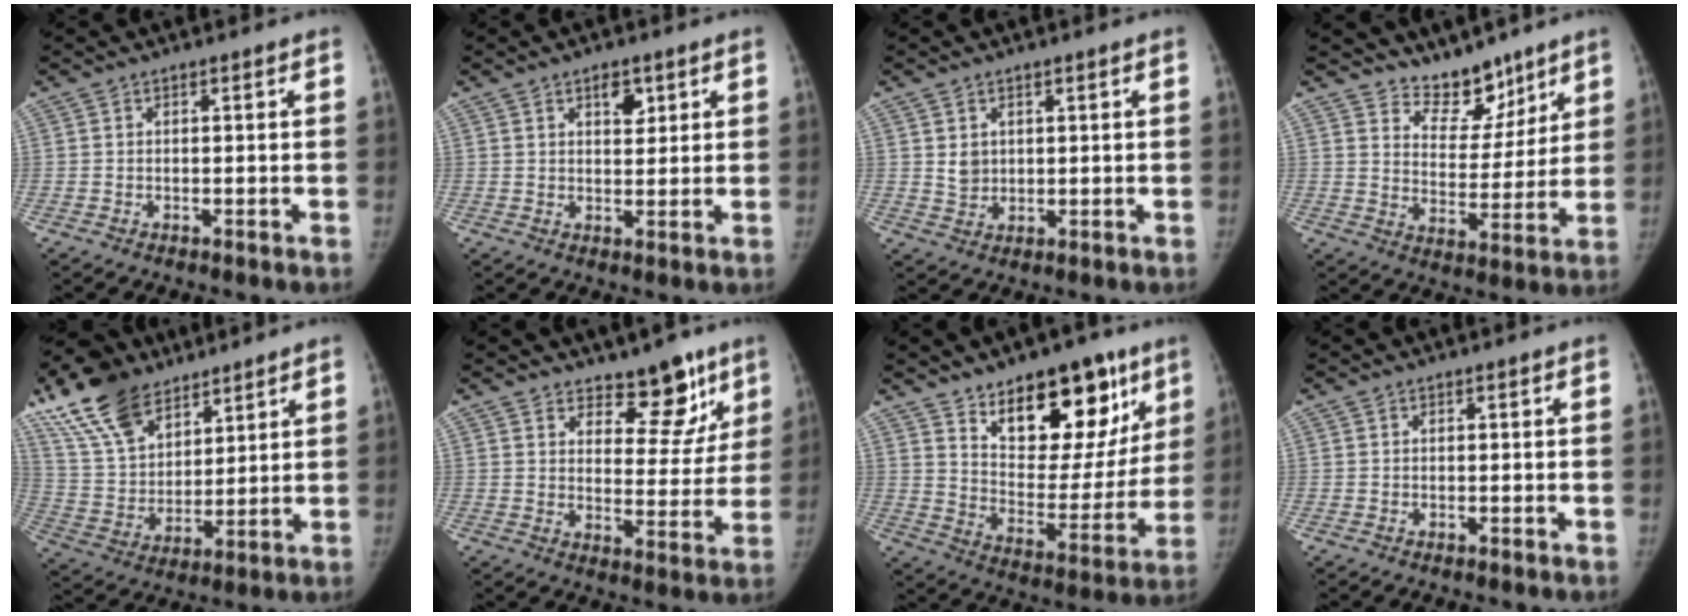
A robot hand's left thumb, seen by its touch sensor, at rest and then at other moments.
{"total": 3.7, "force": [1.9, 2.1, 2.3], "torque": [-0.011, -0.016, 0.028]}
{"total": 3.0, "force": [0.9, 2.5, 1.2], "torque": [-0.007, -0.016, 0.024]}
{"total": 9.5, "force": [7.9, 4.9, 2.2], "torque": [0.014, -0.069, 0.137]}
{"total": 19.0, "force": [12.8, 10.1, 9.8], "torque": [-0.151, -0.026, 0.245]}
{"total": 10.4, "force": [7.4, 5.3, 4.9], "torque": [-0.005, -0.055, 0.109]}
{"total": 21.4, "force": [12.7, 10.9, 13.3], "torque": [-0.119, -0.073, 0.198]}
{"total": 0.0}